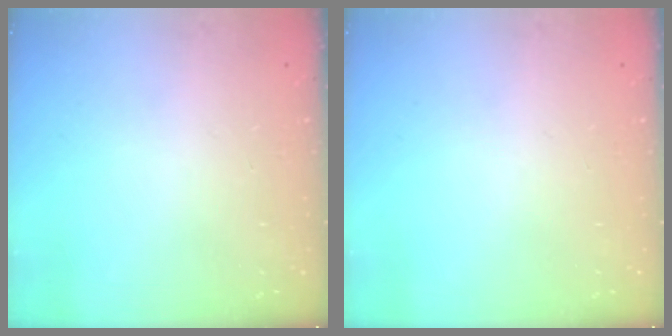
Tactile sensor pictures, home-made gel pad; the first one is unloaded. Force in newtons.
{"total": 0.0}